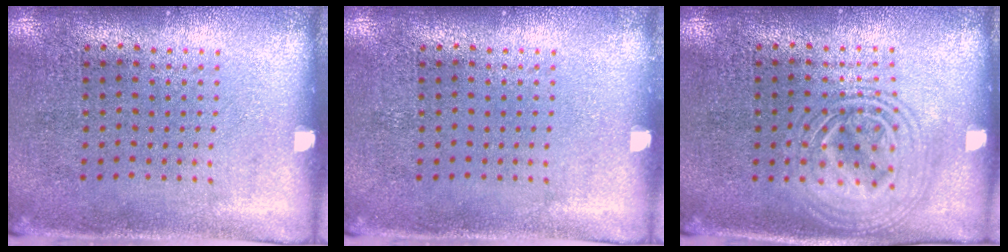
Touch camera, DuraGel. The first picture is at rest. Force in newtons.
{"total": 0.0}
{"total": 2.9, "press": 2.9, "slide": 0.3}